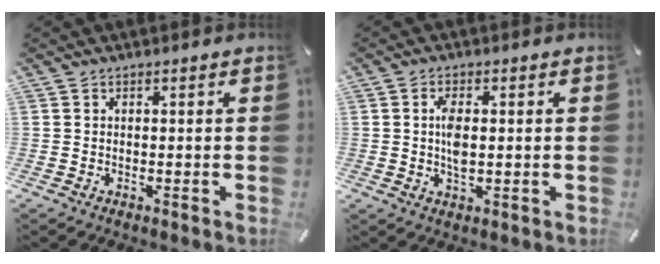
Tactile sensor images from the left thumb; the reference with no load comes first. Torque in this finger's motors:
{"motor_torque": [0.92, 0.90, 0.58, -0.03, 0.01]}